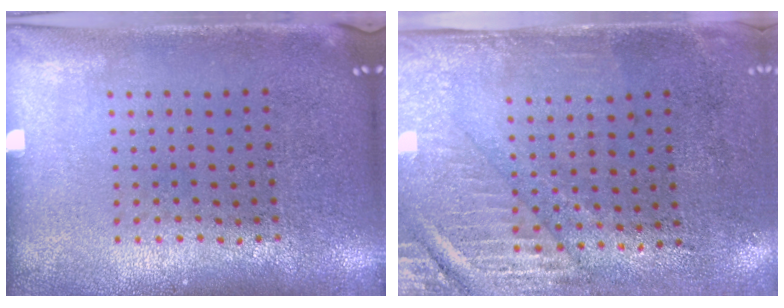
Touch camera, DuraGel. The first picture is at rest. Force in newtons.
{"total": 2.9, "press": 2.4, "slide": 1.6}